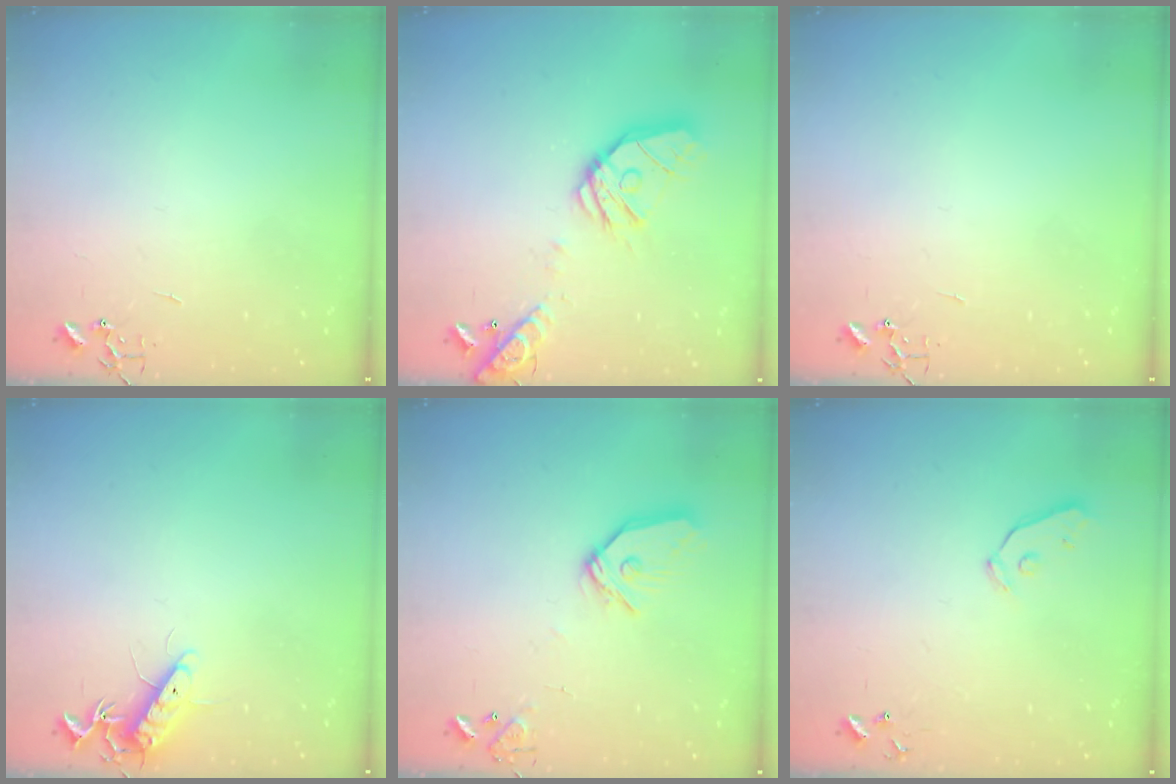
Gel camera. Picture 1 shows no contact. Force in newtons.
{"total": 19.5, "press": 19.4, "slide": 2.7}
{"total": 0.0}
{"total": 10.1, "press": 10.1, "slide": 0.9}
{"total": 12.7, "press": 12.6, "slide": 1.7}
{"total": 3.8, "press": 3.7, "slide": 0.8}